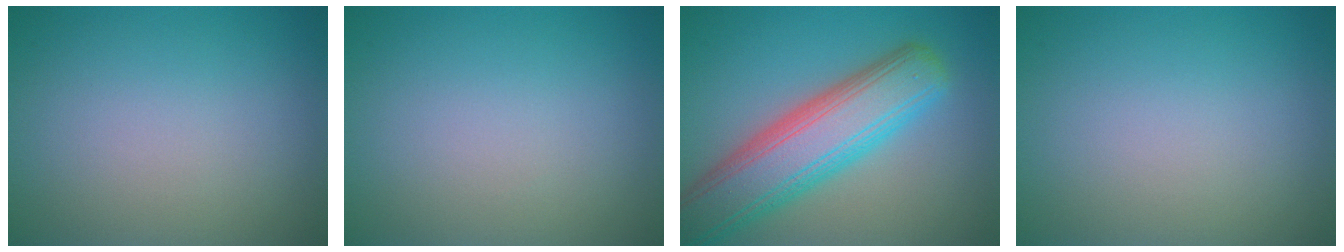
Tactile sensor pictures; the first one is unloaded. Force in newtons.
{"total": 0.0}
{"total": 9.1, "press": 9.0, "slide": 0.9}
{"total": 0.0}